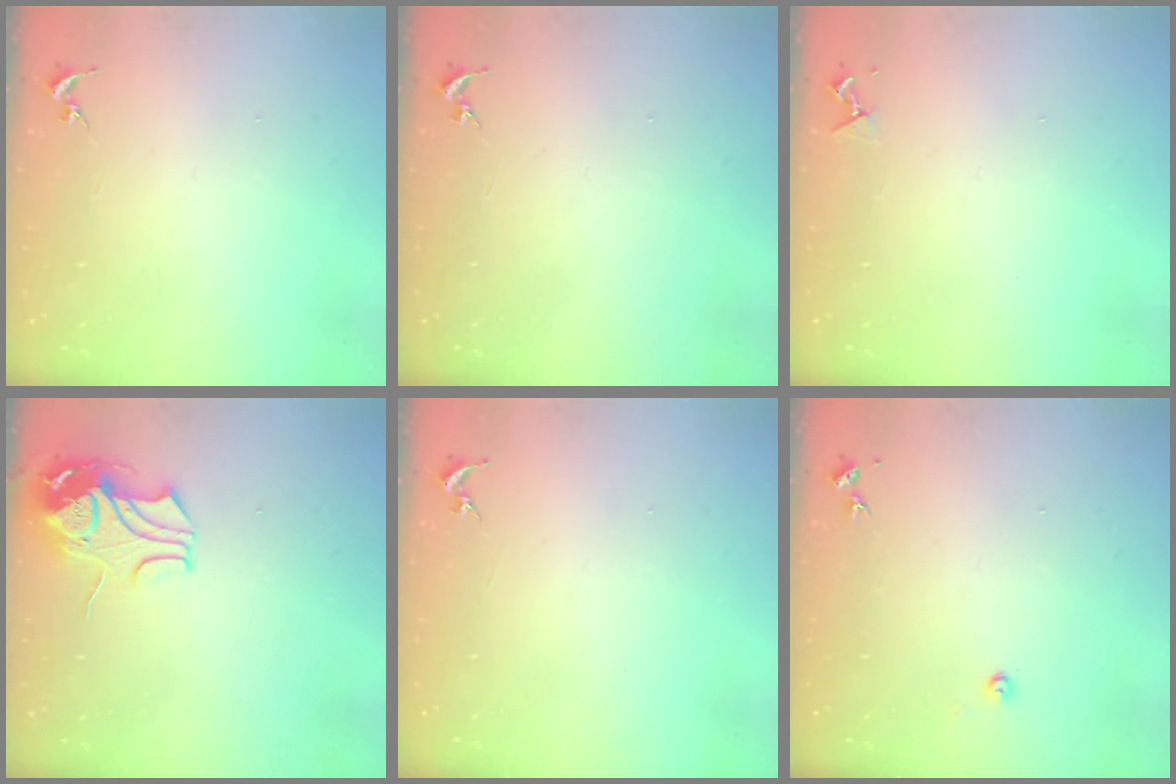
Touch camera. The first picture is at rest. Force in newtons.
{"total": 0.0}
{"total": 3.8, "press": 3.7, "slide": 0.6}
{"total": 10.0, "press": 9.9, "slide": 1.5}
{"total": 0.0}
{"total": 2.7, "press": 2.7, "slide": 0.2}